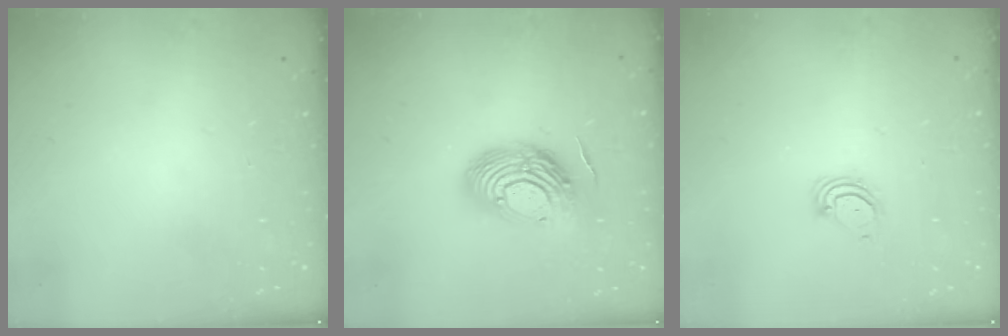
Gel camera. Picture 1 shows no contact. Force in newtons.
{"total": 14.9, "press": 14.9, "slide": 1.3}
{"total": 3.1, "press": 3.1, "slide": 0.3}